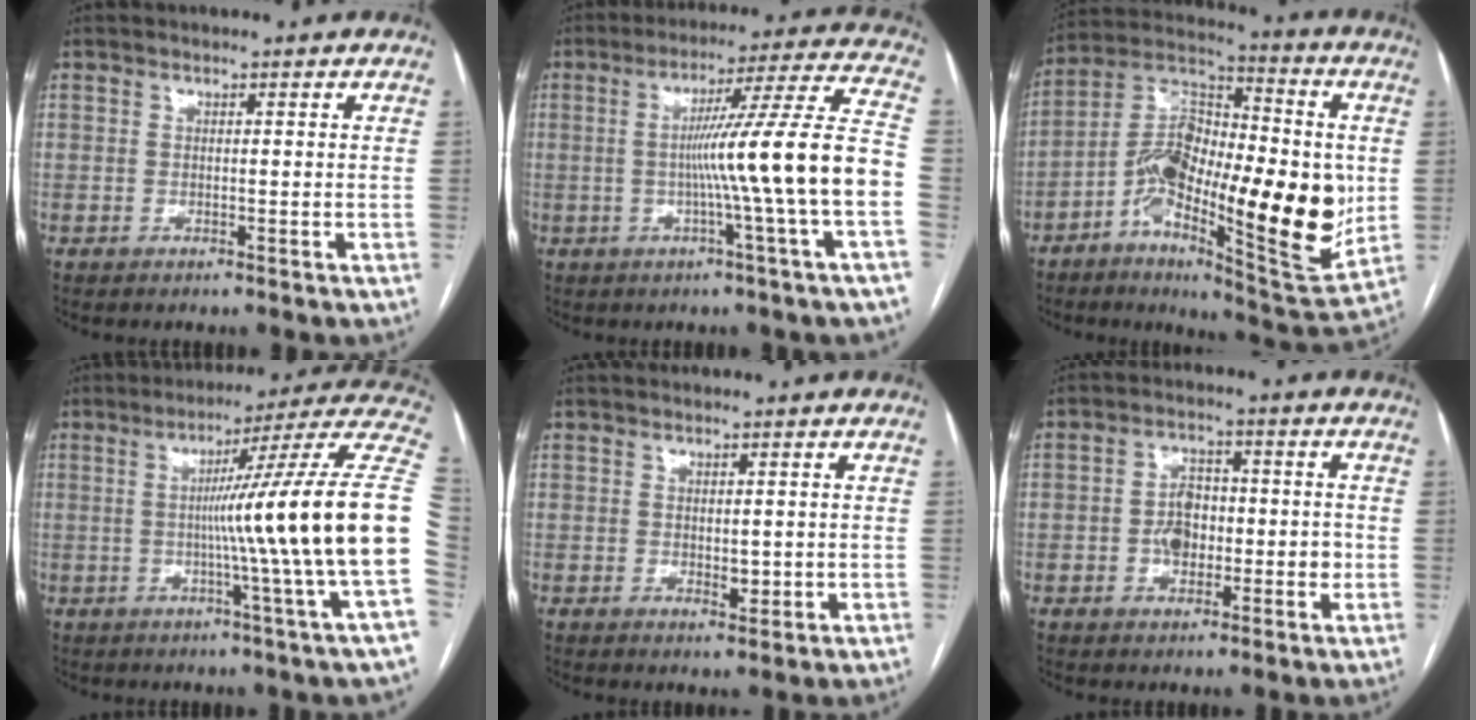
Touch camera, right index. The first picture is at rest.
{"total": 15.7, "force": [-2.7, -2.7, 15.2], "torque": [-0.222, 0.006, -0.047]}
{"total": 23.3, "force": [-3.8, 7.4, 21.8], "torque": [-0.366, 0.010, -0.061]}
{"total": 21.7, "force": [-1.4, -3.2, 21.4], "torque": [-0.224, 0.010, -0.039]}
{"total": 2.5, "force": [-0.1, 1.3, 2.1], "torque": [-0.029, -0.005, 0.005]}
{"total": 6.2, "force": [-1.0, 4.1, 4.6], "torque": [-0.076, 0.020, -0.014]}